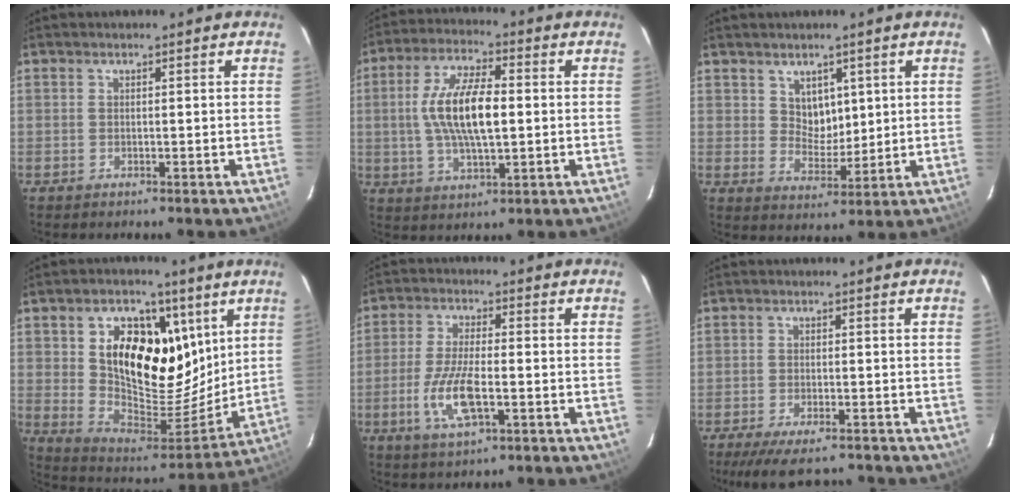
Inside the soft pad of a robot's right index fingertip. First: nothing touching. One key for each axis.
{"total": 12.2, "fx": 0.3, "fy": 4.3, "fz": 11.4, "tx": -0.222, "ty": 0.009, "tz": 0.006}
{"total": 5.1, "fx": 2.5, "fy": 4.0, "fz": 2.0, "tx": -0.027, "ty": 0.001, "tz": 0.051}
{"total": 19.7, "fx": 7.5, "fy": 12.4, "fz": 13.4, "tx": -0.244, "ty": 0.000, "tz": 0.139}
{"total": 9.4, "fx": -2.9, "fy": 2.9, "fz": 8.5, "tx": -0.179, "ty": -0.008, "tz": -0.056}
{"total": 8.9, "fx": -7.4, "fy": 2.3, "fz": 4.4, "tx": -0.101, "ty": -0.021, "tz": -0.120}